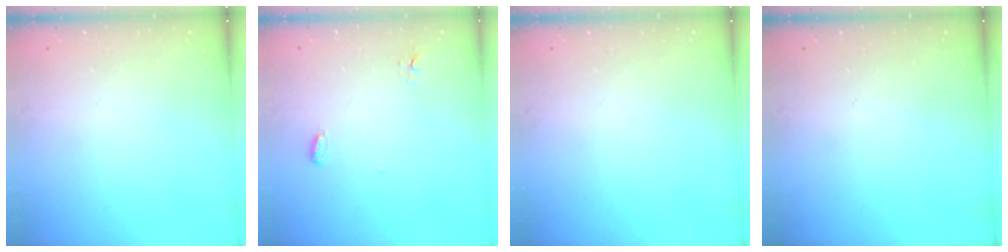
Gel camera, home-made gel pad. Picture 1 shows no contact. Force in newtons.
{"total": 3.6, "press": 3.5, "slide": 0.9}
{"total": 0.0}
{"total": 0.0}